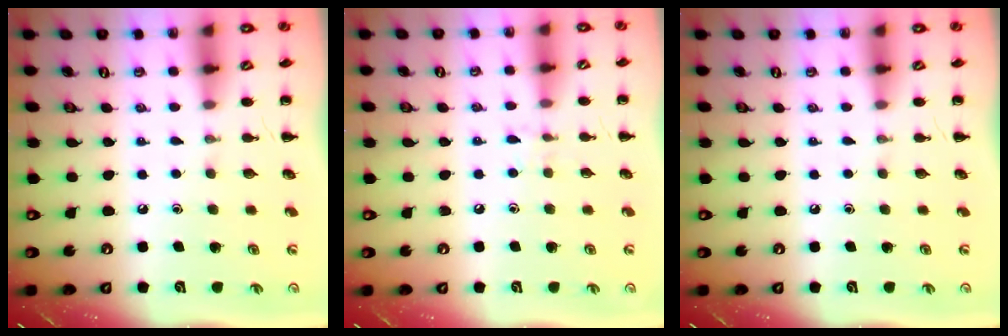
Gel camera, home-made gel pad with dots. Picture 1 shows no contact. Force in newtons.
{"total": 4.9, "press": 4.6, "slide": 1.6}
{"total": 0.0}